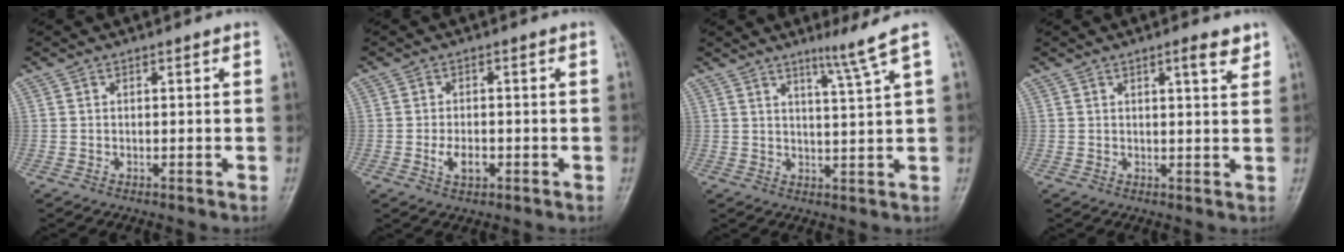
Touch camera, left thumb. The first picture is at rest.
{"total": 3.5, "force": [-1.1, 2.1, 2.6], "torque": [-0.042, 0.004, -0.016]}
{"total": 5.3, "force": [3.4, -1.4, 3.8], "torque": [-0.066, -0.031, 0.060]}
{"total": 3.5, "force": [2.3, 0.7, 2.6], "torque": [-0.030, -0.013, 0.034]}